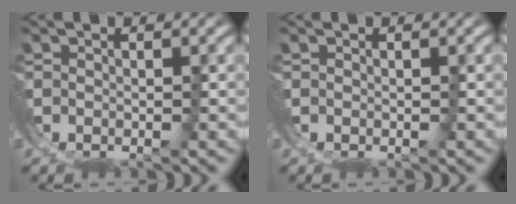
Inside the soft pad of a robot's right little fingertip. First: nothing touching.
{"total": 0.0}